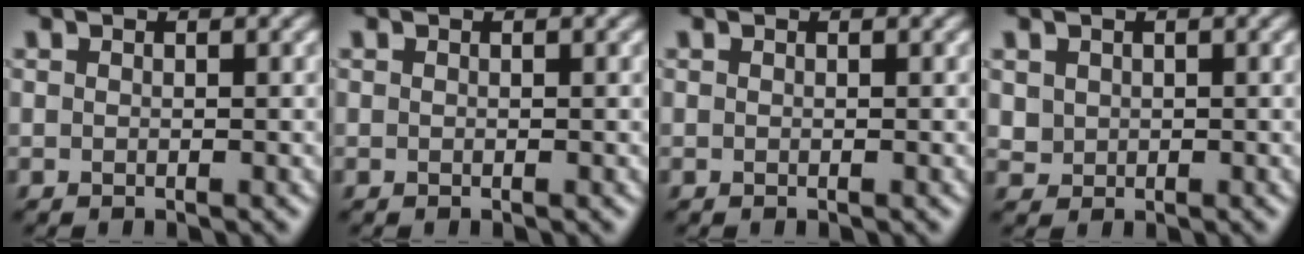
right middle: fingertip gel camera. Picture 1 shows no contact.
{"total": 0.0}
{"total": 0.0}
{"total": 1.2, "force": [0.4, 1.1, 0.3], "torque": [-0.008, -0.005, 0.012]}